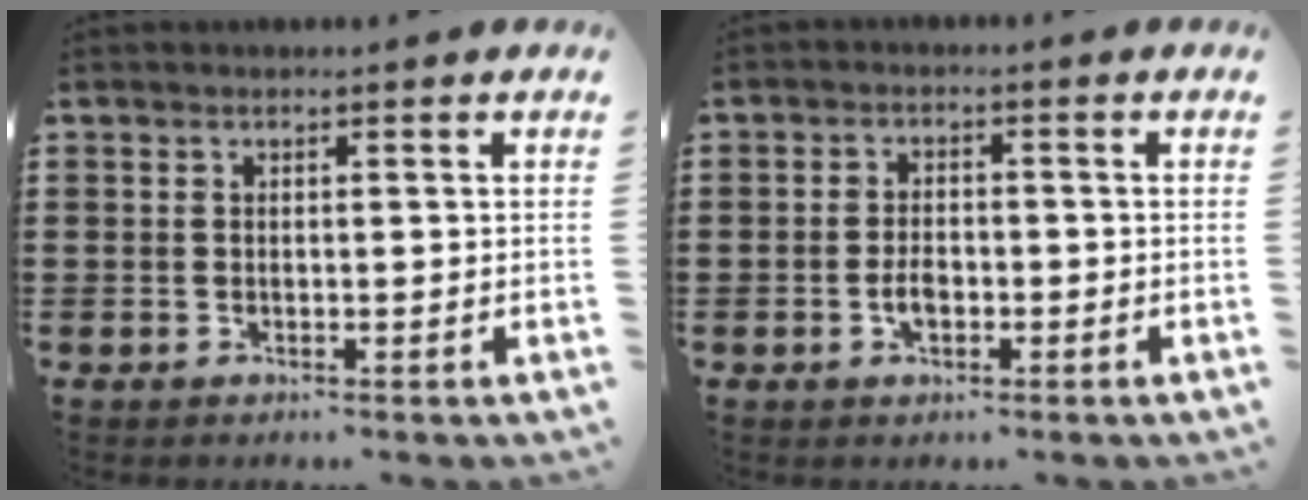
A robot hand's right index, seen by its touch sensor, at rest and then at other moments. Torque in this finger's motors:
{"motor_torque": [1.05, 1.09, 0.53, 0.04]}